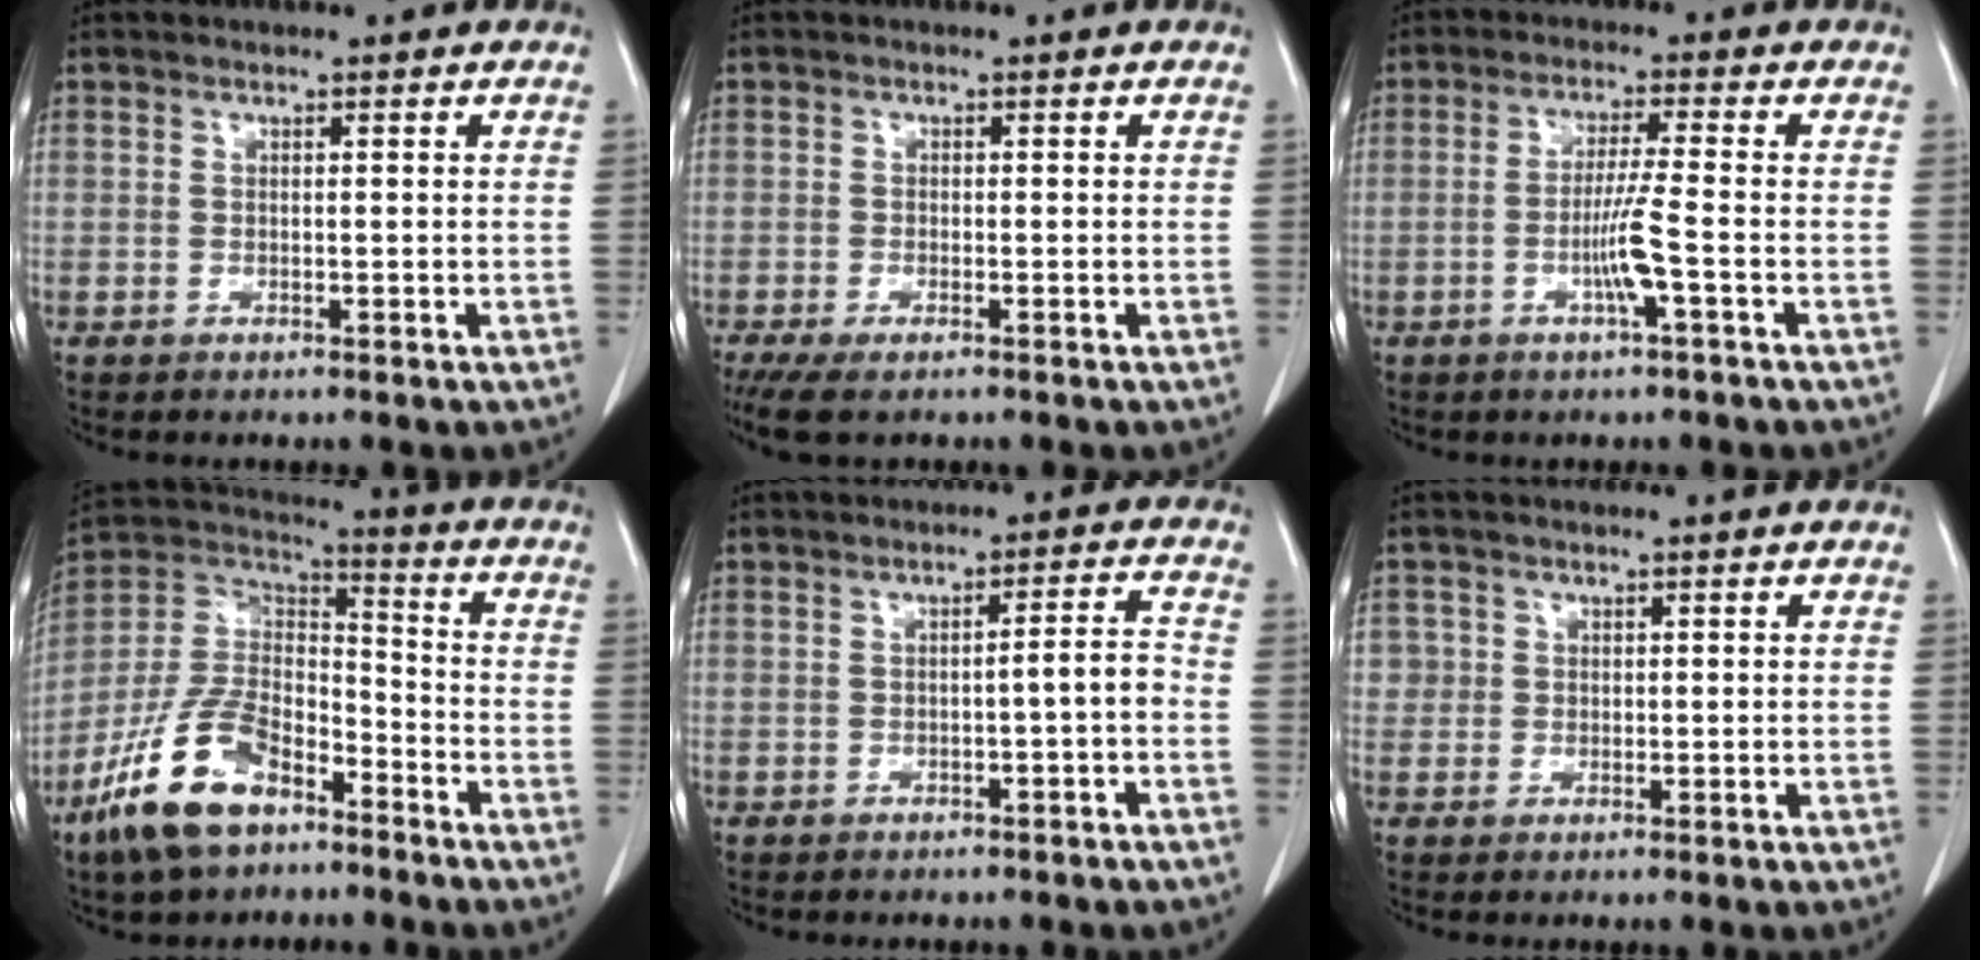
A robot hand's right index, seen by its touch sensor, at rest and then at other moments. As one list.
[{"total": 5.0, "force": [-3.6, 1.5, 3.2], "torque": [-0.057, -0.013, -0.059]}, {"total": 5.4, "force": [-1.7, -0.7, 5.1], "torque": [-0.099, -0.004, -0.033]}, {"total": 15.6, "force": [-9.7, 7.1, 10.0], "torque": [-0.213, 0.006, -0.186]}, {"total": 2.9, "force": [-1.1, 0.3, 2.7], "torque": [-0.033, 0.008, -0.017]}, {"total": 2.1, "force": [0.4, 2.1, 0.0], "torque": [0.016, 0.003, 0.002]}]